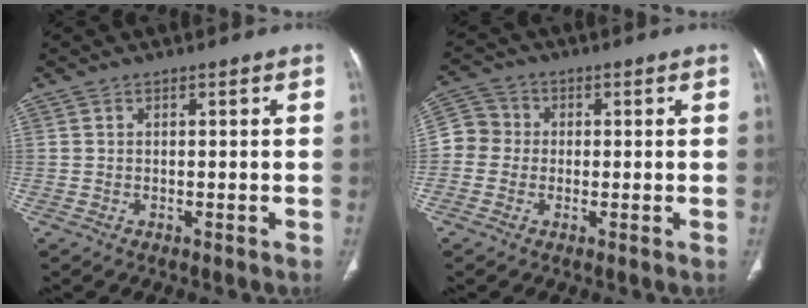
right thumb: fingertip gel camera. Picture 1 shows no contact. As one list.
[{"total": 6.2, "force": [-0.6, 5.9, 1.9], "torque": [-0.015, 0.018, -0.025]}]